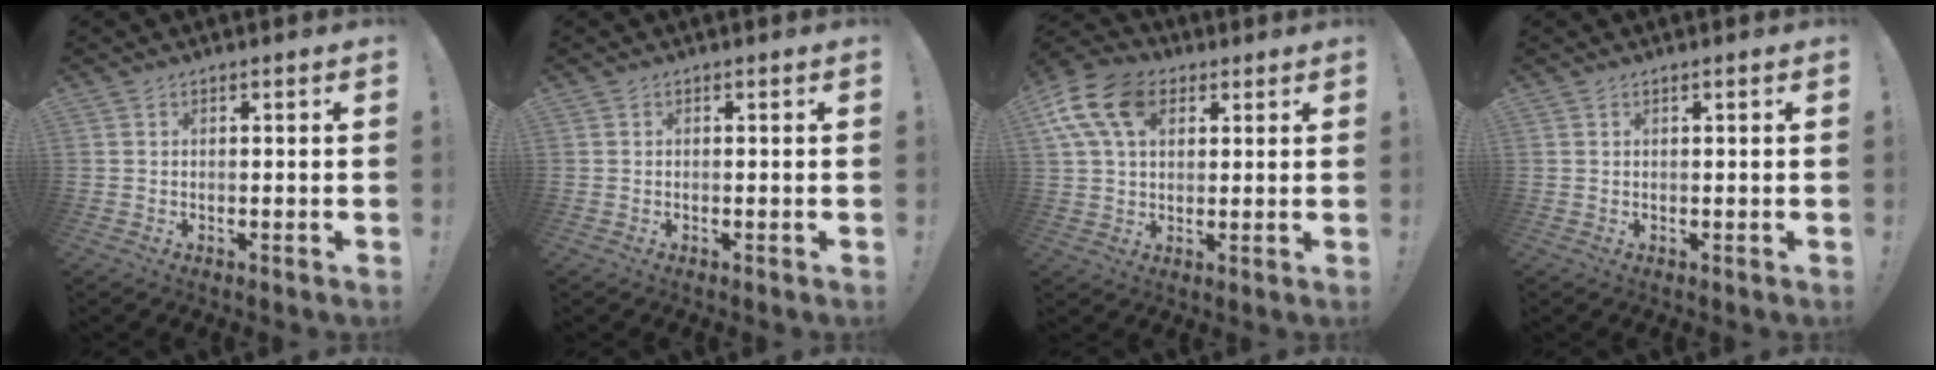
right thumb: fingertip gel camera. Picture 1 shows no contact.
{"total": 0.0}
{"total": 15.3, "force": [5.9, 10.1, 9.8], "torque": [-0.193, -0.016, 0.113]}
{"total": 0.8, "force": [0.4, -0.1, 0.6], "torque": [-0.012, 0.000, 0.006]}